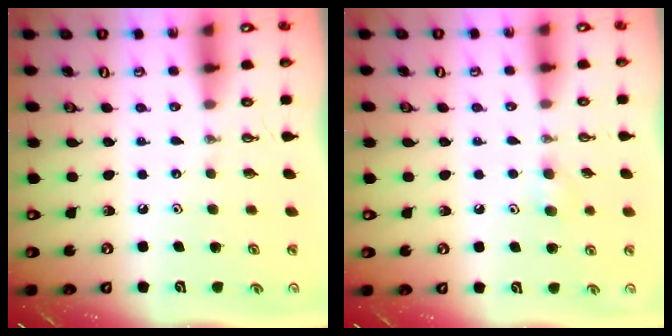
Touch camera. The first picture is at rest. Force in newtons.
{"total": 4.1, "press": 4.0, "slide": 1.2}